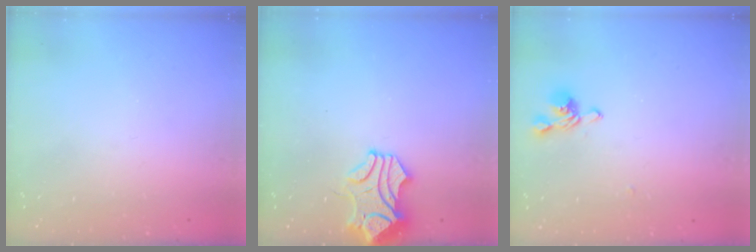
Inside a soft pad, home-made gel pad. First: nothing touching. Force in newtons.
{"total": 0.9, "press": 0.1, "slide": 0.9}
{"total": 4.1, "press": 4.1, "slide": 0.3}